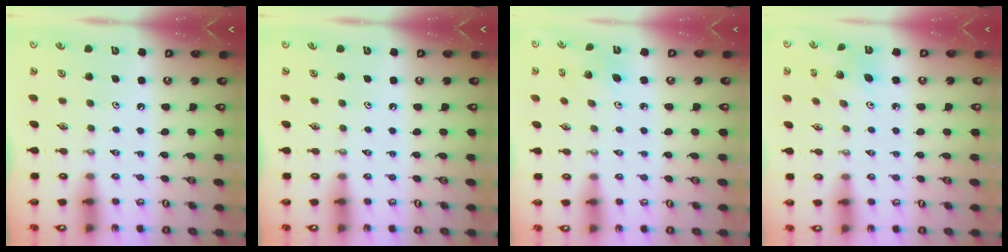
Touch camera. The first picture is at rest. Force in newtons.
{"total": 0.0}
{"total": 3.7, "press": 3.3, "slide": 1.6}
{"total": 4.8, "press": 4.8, "slide": 0.2}